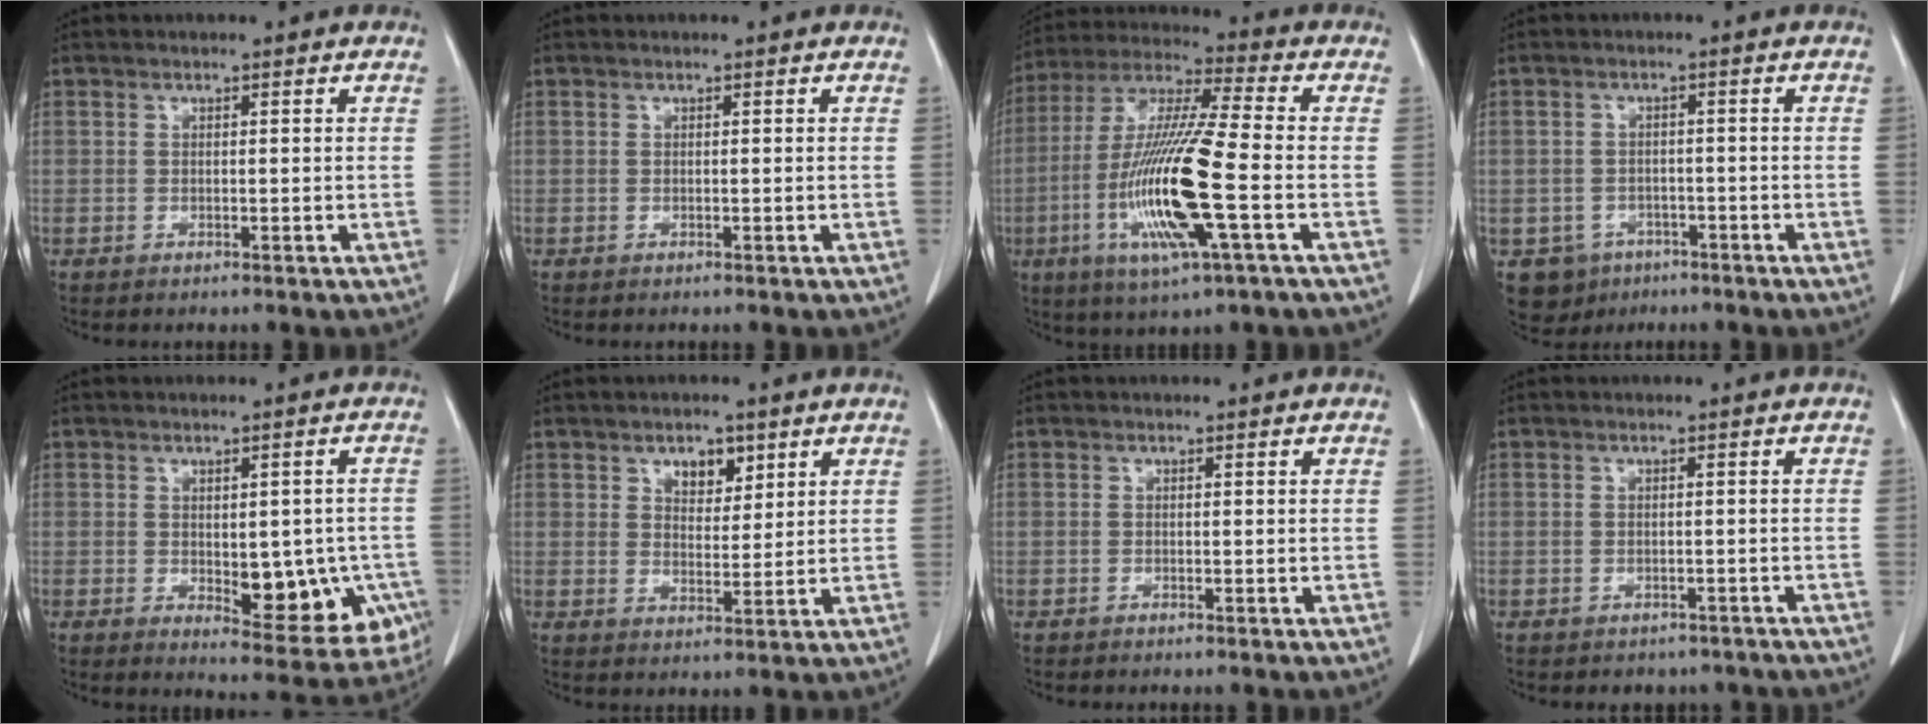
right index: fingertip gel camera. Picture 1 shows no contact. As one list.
[{"total": 0.0}, {"total": 17.6, "force": [-4.6, 1.0, 17.0], "torque": [-0.355, -0.017, -0.088]}, {"total": 5.4, "force": [-2.9, 4.5, 0.7], "torque": [-0.010, 0.009, -0.038]}, {"total": 11.3, "force": [-2.6, 5.2, 9.7], "torque": [-0.105, 0.001, -0.018]}, {"total": 4.4, "force": [2.5, 2.5, 2.7], "torque": [-0.037, 0.000, 0.042]}, {"total": 0.0}, {"total": 4.5, "force": [-3.8, 2.4, 0.4], "torque": [-0.005, 0.009, -0.041]}]